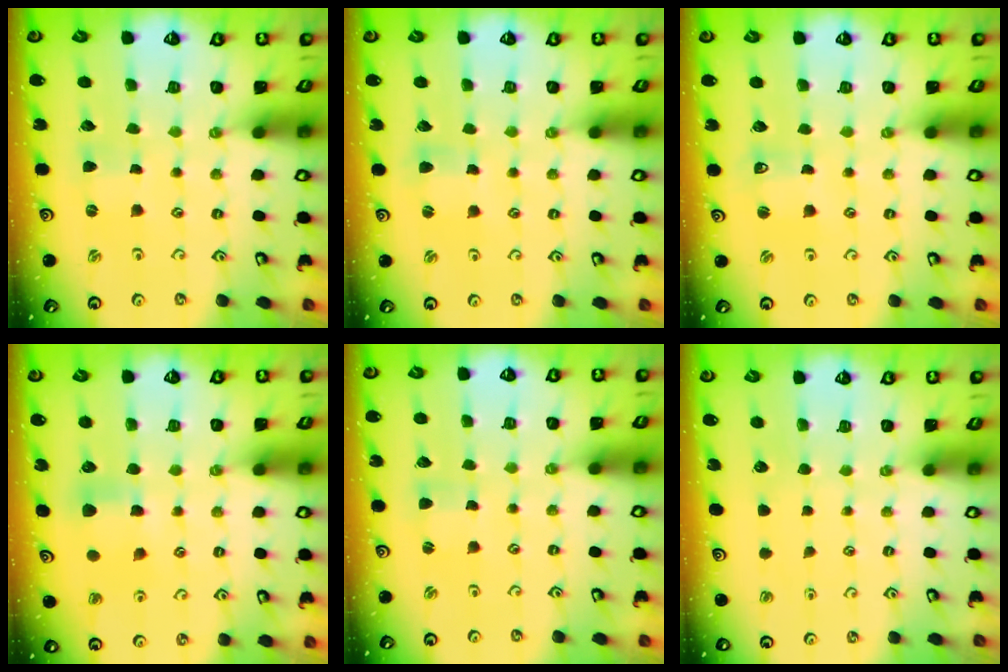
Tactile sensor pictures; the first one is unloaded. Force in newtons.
{"total": 2.0, "press": 2.0, "slide": 0.4}
{"total": 1.7, "press": 1.6, "slide": 0.3}
{"total": 7.5, "press": 7.5, "slide": 0.6}
{"total": 1.1, "press": 1.1, "slide": 0.2}
{"total": 0.0}